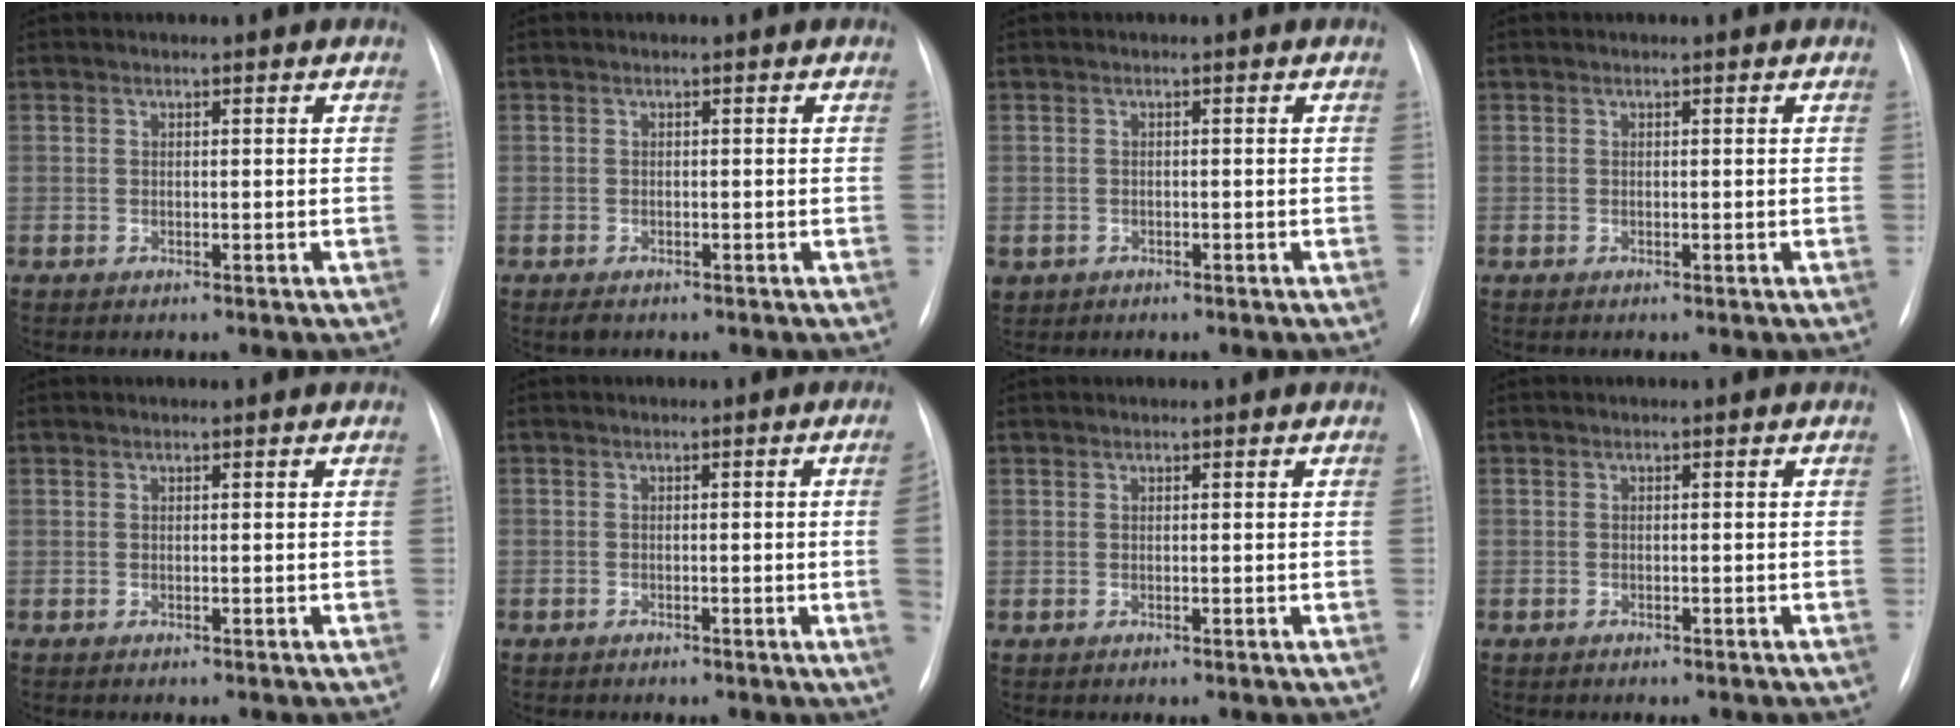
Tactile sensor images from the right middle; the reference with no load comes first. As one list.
[{"total": 1.3, "force": [-0.9, 0.7, 0.6], "torque": [-0.012, -0.001, -0.008]}, {"total": 2.0, "force": [-1.0, 1.7, 0.4], "torque": [-0.009, 0.001, -0.011]}, {"total": 0.0}, {"total": 0.0}, {"total": 3.1, "force": [-0.7, -0.4, 3.0], "torque": [-0.040, 0.000, -0.012]}, {"total": 0.0}, {"total": 0.8, "force": [-0.5, 0.6, 0.1], "torque": [-0.008, 0.004, -0.008]}]